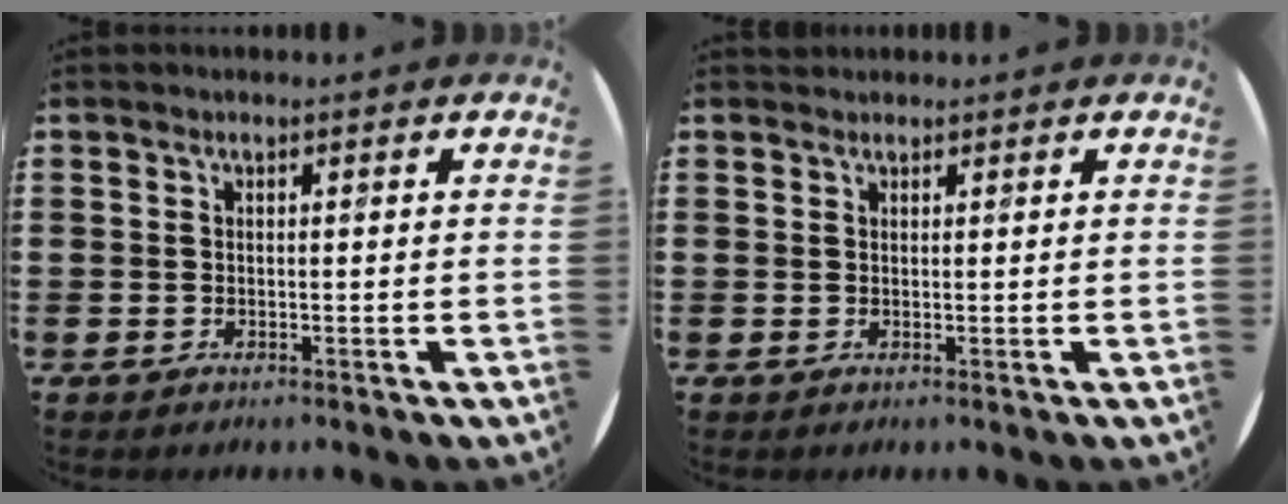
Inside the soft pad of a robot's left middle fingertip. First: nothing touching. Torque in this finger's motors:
{"motor_torque": [0.25, -0.18, 0.00, 0.01]}